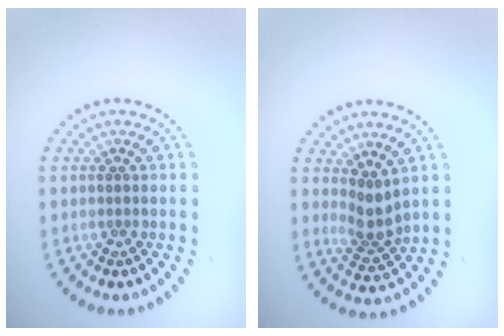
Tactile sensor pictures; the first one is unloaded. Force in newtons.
{"total": 2.6, "press": 2.0, "slide": 1.7}